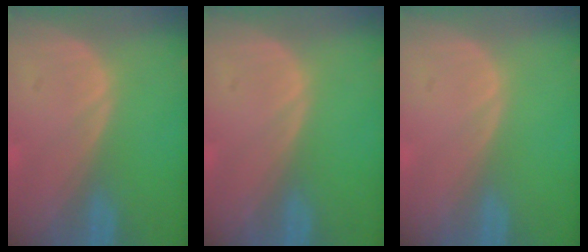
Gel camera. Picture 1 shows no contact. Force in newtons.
{"total": 0.0}
{"total": 0.0}